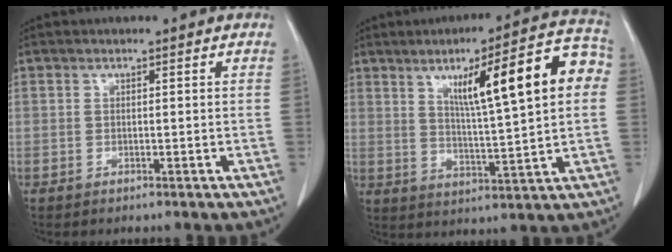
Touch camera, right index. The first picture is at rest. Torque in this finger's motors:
{"motor_torque": [1.29, 0.85, 0.75, 0.11]}